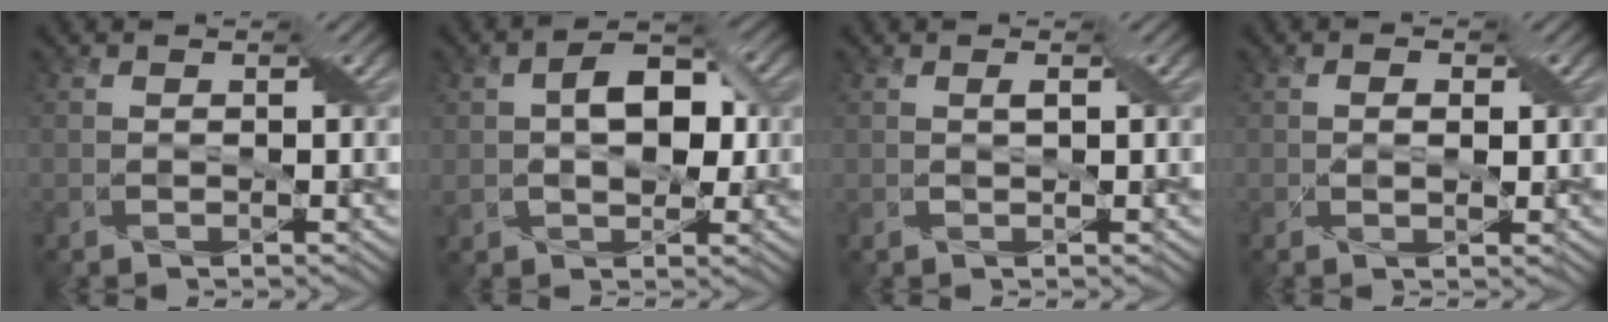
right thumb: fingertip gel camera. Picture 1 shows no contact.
{"total": 7.0, "force": [0.6, 4.4, 5.3], "torque": [-0.089, 0.013, 0.004]}
{"total": 0.6, "force": [0.3, 0.1, 0.6], "torque": [-0.013, 0.004, 0.004]}
{"total": 1.9, "force": [0.3, 1.0, 1.6], "torque": [-0.024, -0.003, 0.006]}